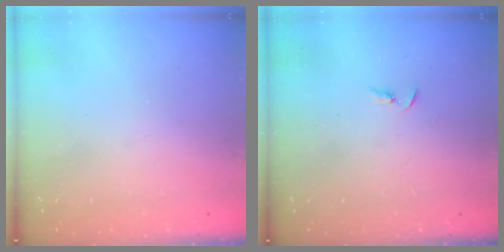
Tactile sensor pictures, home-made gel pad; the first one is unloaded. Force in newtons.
{"total": 2.2, "press": 2.2, "slide": 0.2}